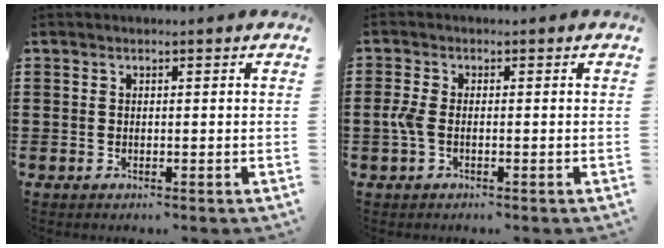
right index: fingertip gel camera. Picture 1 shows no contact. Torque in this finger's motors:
{"motor_torque": [0.57, -0.29, 0.13, 0.08]}